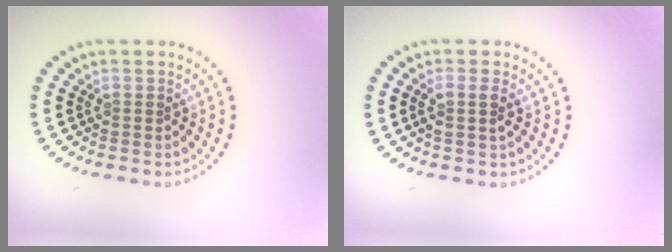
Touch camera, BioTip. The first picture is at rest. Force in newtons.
{"total": 1.7, "press": 1.5, "slide": 0.8}